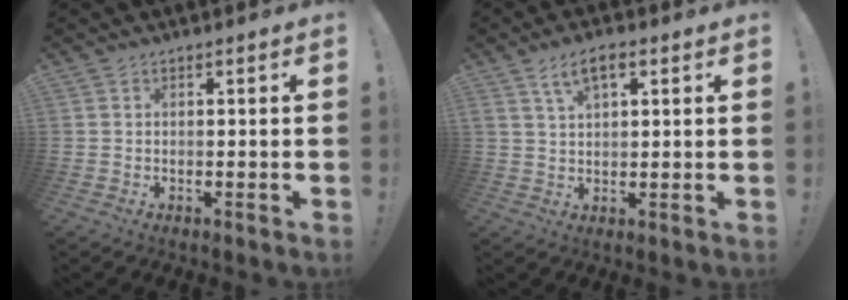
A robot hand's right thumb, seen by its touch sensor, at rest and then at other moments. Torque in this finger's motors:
{"motor_torque": [0.83, 0.90, 0.39, -0.24, 0.04]}